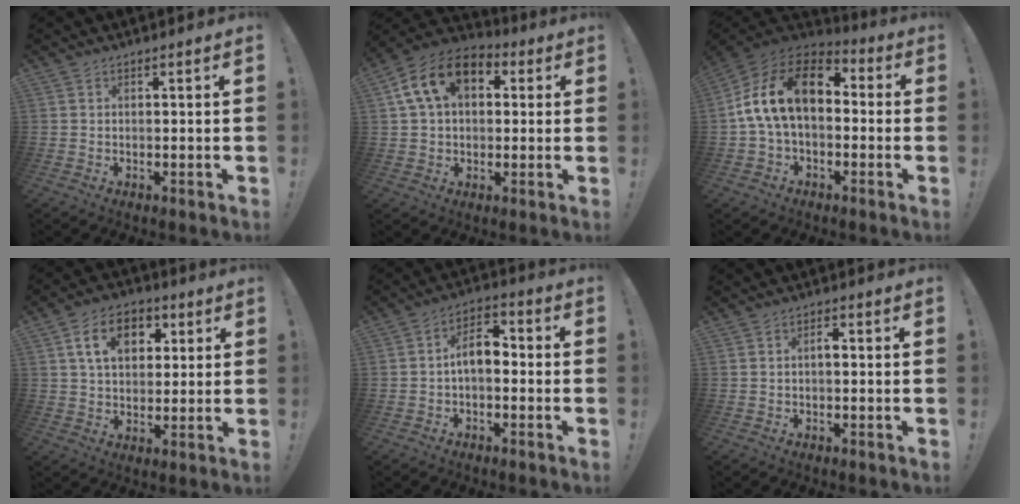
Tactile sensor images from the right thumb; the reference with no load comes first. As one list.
[{"total": 14.6, "force": [5.0, 10.0, 9.4], "torque": [-0.153, 0.004, 0.095]}, {"total": 17.7, "force": [3.3, 10.4, 13.9], "torque": [-0.242, 0.009, 0.064]}, {"total": 12.4, "force": [4.4, 8.5, 7.9], "torque": [-0.123, 0.002, 0.083]}, {"total": 7.8, "force": [-0.8, 4.4, 6.3], "torque": [-0.109, 0.010, -0.012]}, {"total": 1.7, "force": [-0.3, 0.8, 1.5], "torque": [-0.021, 0.002, -0.011]}]